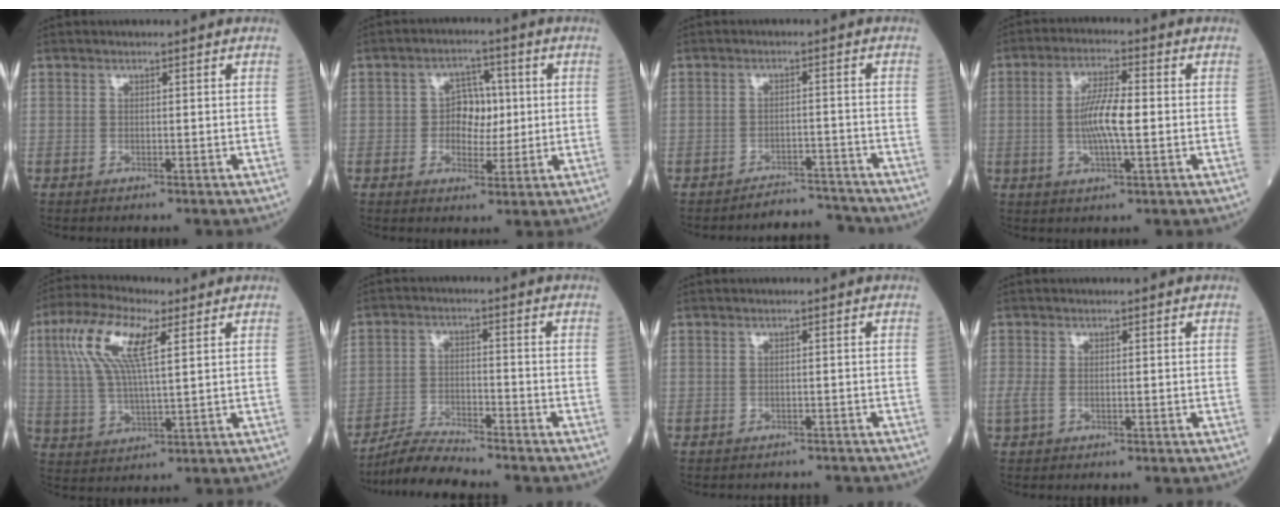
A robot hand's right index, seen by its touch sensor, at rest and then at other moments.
{"total": 5.6, "force": [0.2, 3.9, 4.0], "torque": [-0.056, 0.013, 0.003]}
{"total": 4.7, "force": [-4.6, 0.2, -1.0], "torque": [0.025, 0.011, -0.069]}
{"total": 7.3, "force": [-0.3, 1.3, 7.2], "torque": [-0.139, 0.002, -0.010]}
{"total": 11.2, "force": [4.2, 2.6, 10.0], "torque": [-0.219, 0.020, 0.080]}
{"total": 6.3, "force": [-6.2, -0.2, 1.5], "torque": [-0.028, -0.014, -0.115]}
{"total": 4.1, "force": [-3.8, 1.3, 0.6], "torque": [0.002, -0.002, -0.046]}
{"total": 1.4, "force": [-0.4, 0.8, 1.1], "torque": [-0.030, -0.001, -0.007]}